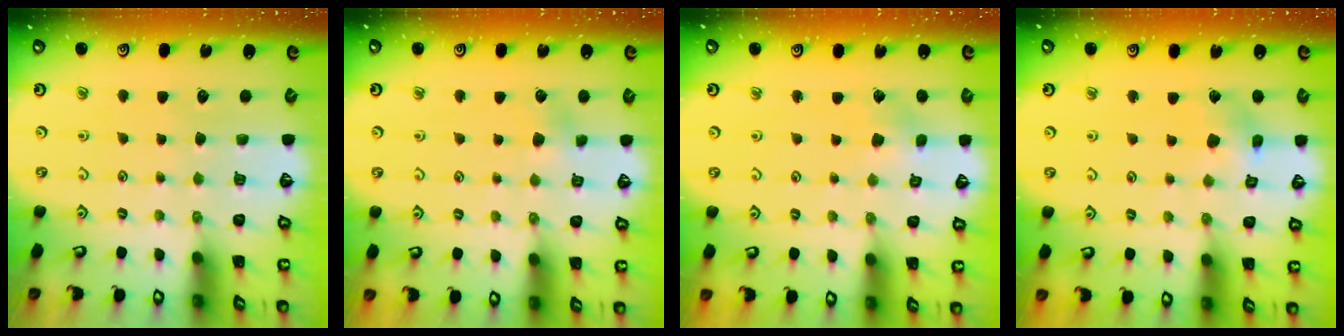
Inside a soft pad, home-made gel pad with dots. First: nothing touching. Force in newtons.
{"total": 3.1, "press": 3.1, "slide": 0.5}
{"total": 2.6, "press": 2.5, "slide": 0.4}
{"total": 5.1, "press": 5.0, "slide": 0.5}